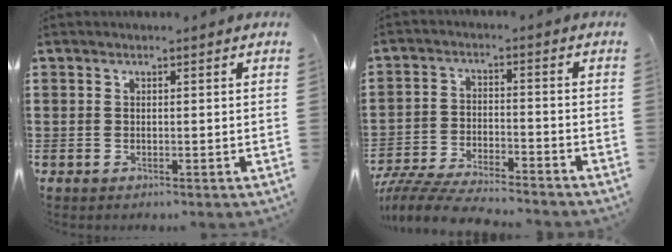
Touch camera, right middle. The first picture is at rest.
{"total": 6.2, "force": [-6.0, 0.5, 1.5], "torque": [-0.040, -0.001, -0.121]}